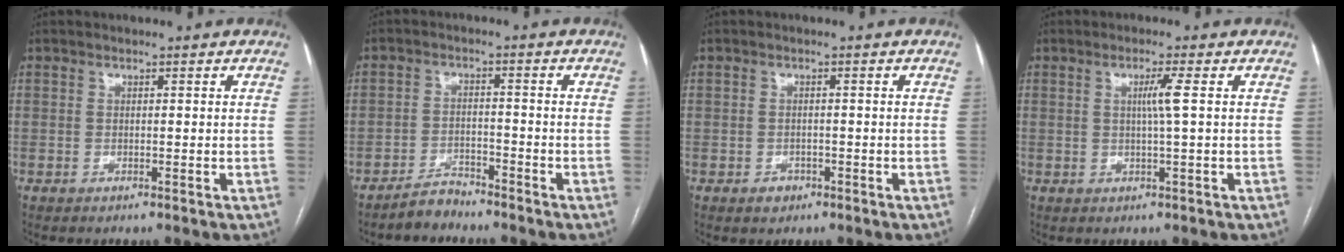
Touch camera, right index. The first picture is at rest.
{"total": 3.3, "force": [-3.2, 0.9, 0.3], "torque": [-0.004, -0.003, -0.058]}
{"total": 1.9, "force": [-1.1, 1.5, 0.6], "torque": [-0.006, 0.004, -0.012]}
{"total": 2.9, "force": [0.5, -0.8, 2.8], "torque": [-0.052, -0.001, 0.008]}